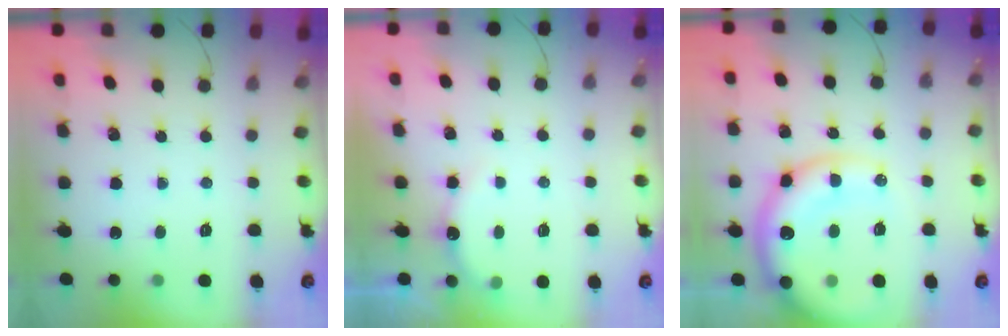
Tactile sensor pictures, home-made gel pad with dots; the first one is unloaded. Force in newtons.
{"total": 5.5, "press": 5.4, "slide": 1.0}
{"total": 20.7, "press": 20.2, "slide": 4.6}